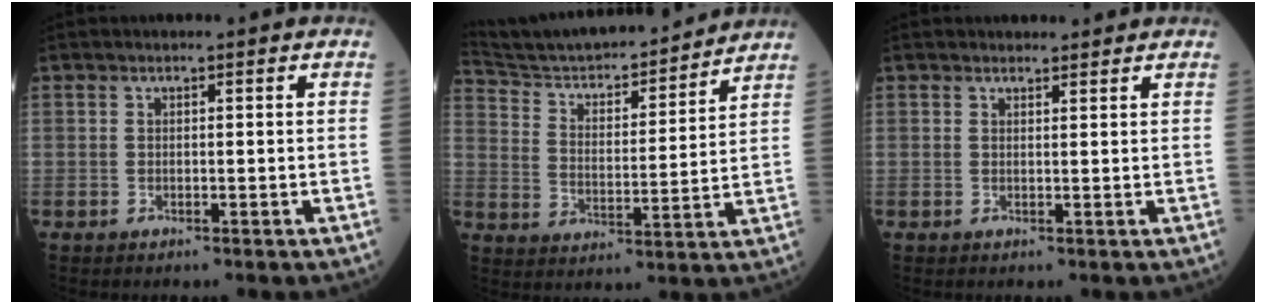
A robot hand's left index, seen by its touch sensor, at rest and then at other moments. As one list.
[{"total": 19.9, "force": [18.5, 2.6, 6.9], "torque": [-0.115, 0.008, 0.284]}, {"total": 2.2, "force": [2.2, 0.5, 0.2], "torque": [-0.009, 0.004, 0.029]}]